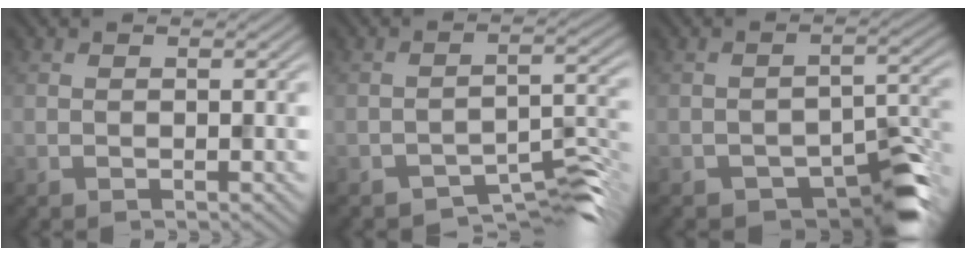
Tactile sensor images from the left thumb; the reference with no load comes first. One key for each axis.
{"total": 5.8, "fx": -4.6, "fy": 1.5, "fz": 3.2, "tx": -0.035, "ty": 0.001, "tz": -0.071}
{"total": 7.5, "fx": -5.0, "fy": 3.2, "fz": 4.7, "tx": -0.050, "ty": -0.003, "tz": -0.078}